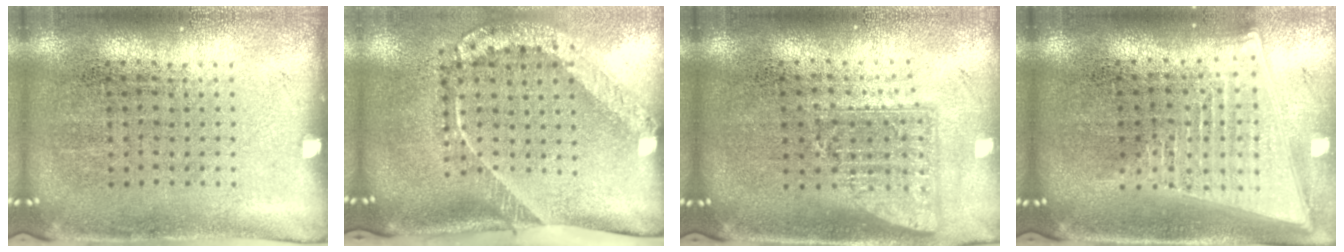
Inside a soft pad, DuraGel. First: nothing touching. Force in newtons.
{"total": 2.4, "press": 1.6, "slide": 1.8}
{"total": 1.6, "press": 1.2, "slide": 1.0}
{"total": 2.1, "press": 1.7, "slide": 1.1}